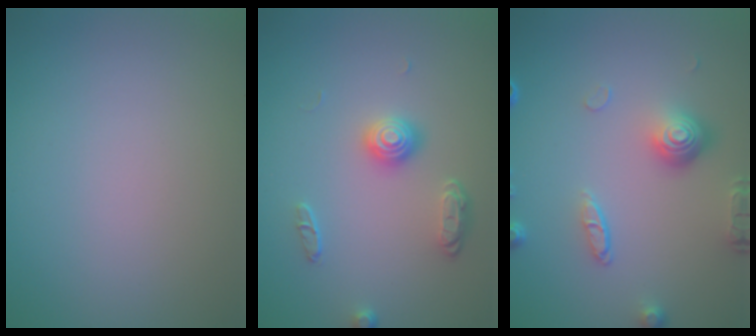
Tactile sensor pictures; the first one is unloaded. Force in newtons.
{"total": 2.3, "press": 1.8, "slide": 1.4}
{"total": 4.5, "press": 3.1, "slide": 3.2}